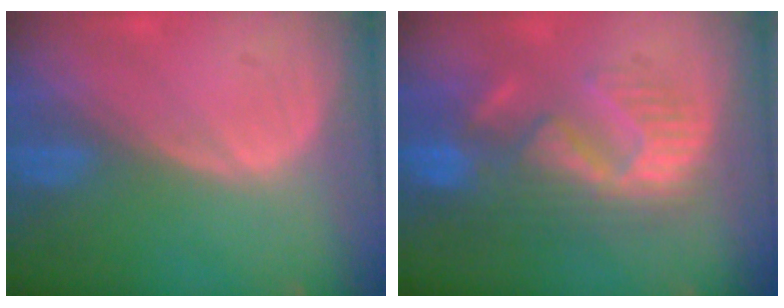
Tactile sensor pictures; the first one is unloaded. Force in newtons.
{"total": 11.0, "press": 9.6, "slide": 5.2}